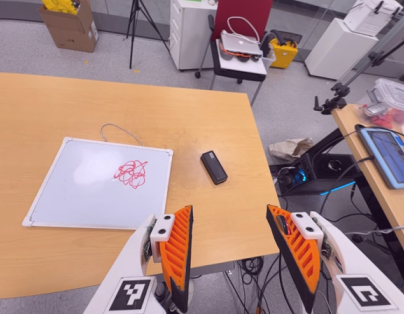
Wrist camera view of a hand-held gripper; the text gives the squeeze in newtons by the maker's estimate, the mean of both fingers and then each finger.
{"total": 0.0}